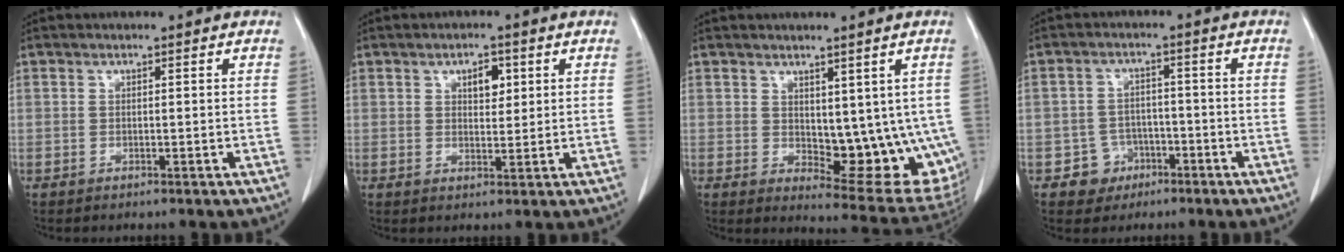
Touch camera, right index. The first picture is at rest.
{"total": 3.4, "force": [1.4, 1.8, 2.5], "torque": [-0.038, 0.001, 0.023]}
{"total": 12.6, "force": [0.2, 5.9, 11.2], "torque": [-0.124, -0.014, 0.017]}
{"total": 4.5, "force": [-2.2, 4.0, 0.3], "torque": [0.002, 0.017, -0.029]}